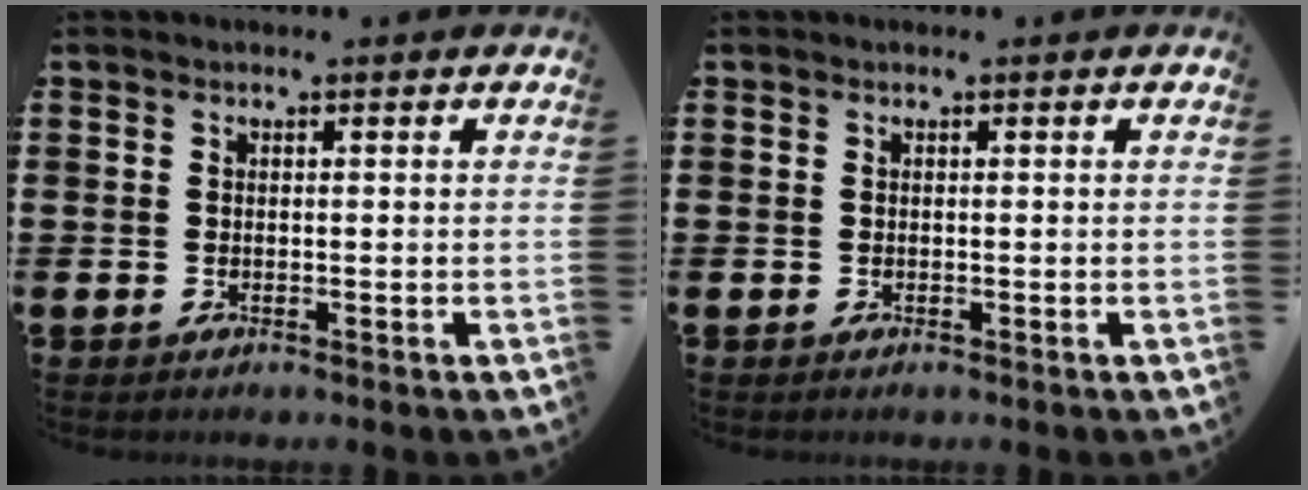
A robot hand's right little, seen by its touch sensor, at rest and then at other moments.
{"total": 0.0}